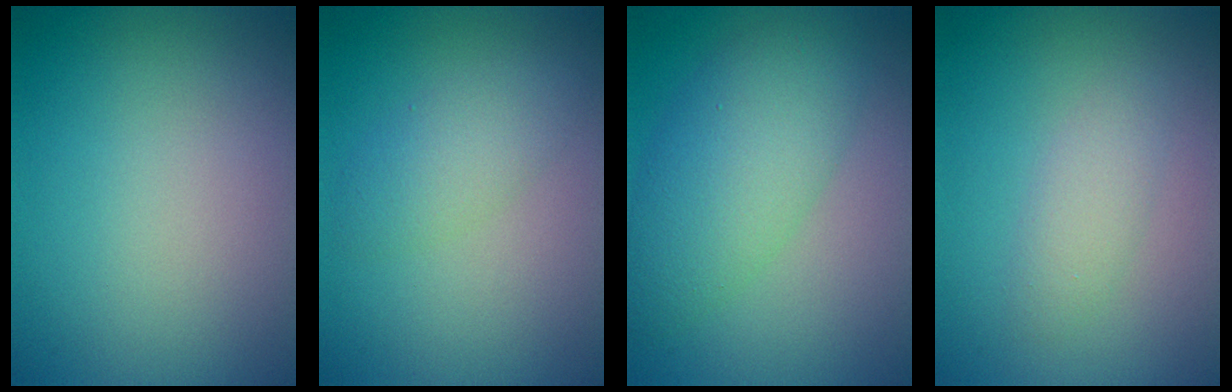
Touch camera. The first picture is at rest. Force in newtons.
{"total": 2.5, "press": 2.5, "slide": 0.1}
{"total": 5.9, "press": 5.9, "slide": 0.1}
{"total": 1.9, "press": 1.9, "slide": 0.1}